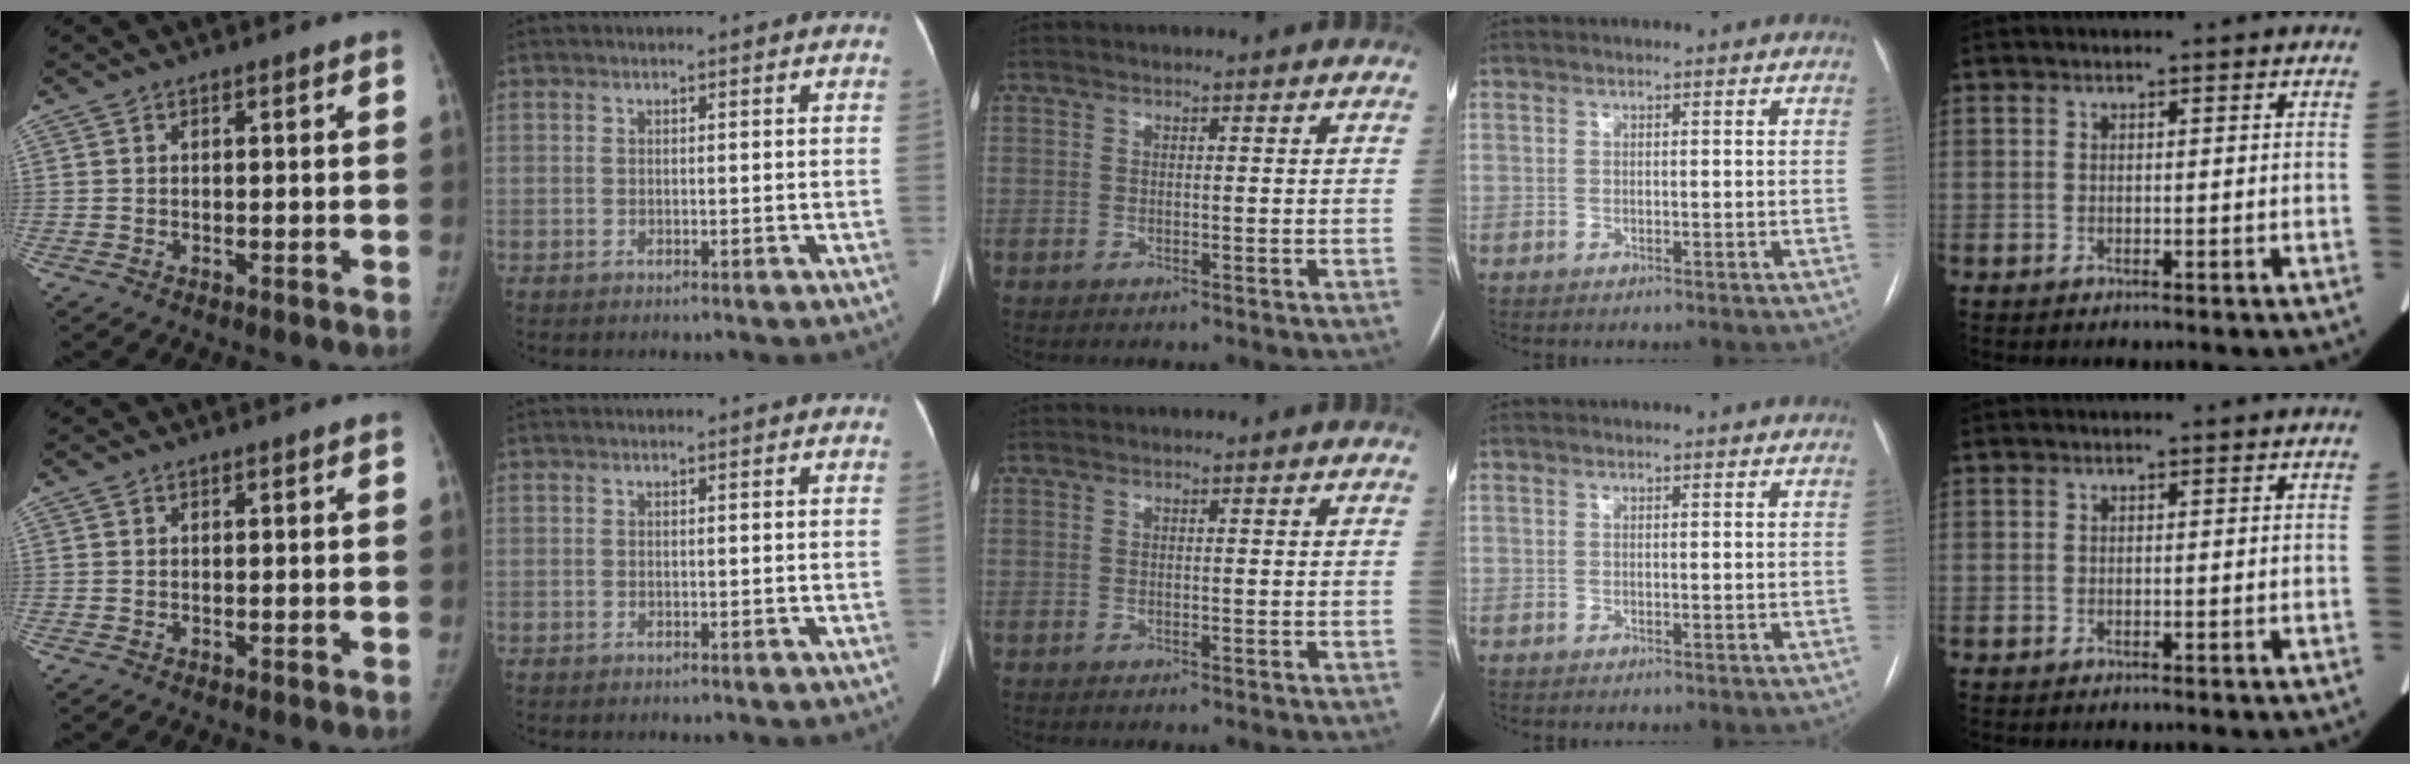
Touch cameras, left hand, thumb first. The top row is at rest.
{}